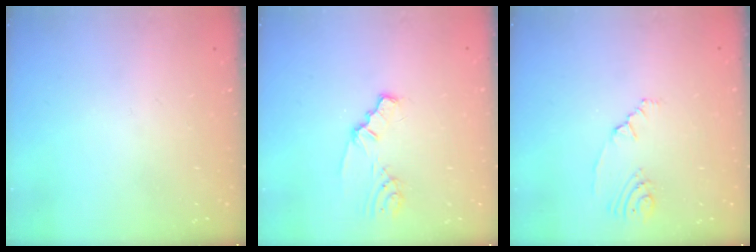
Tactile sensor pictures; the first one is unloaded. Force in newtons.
{"total": 2.4, "press": 2.4, "slide": 0.2}
{"total": 2.9, "press": 2.1, "slide": 2.0}